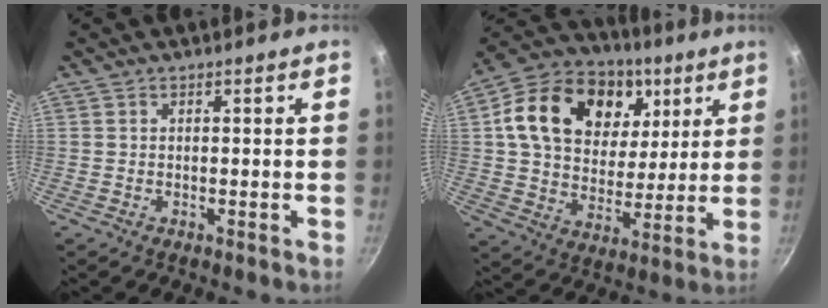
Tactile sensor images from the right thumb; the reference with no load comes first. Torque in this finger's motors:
{"motor_torque": [0.71, 0.99, 0.26, -0.03, 0.17]}